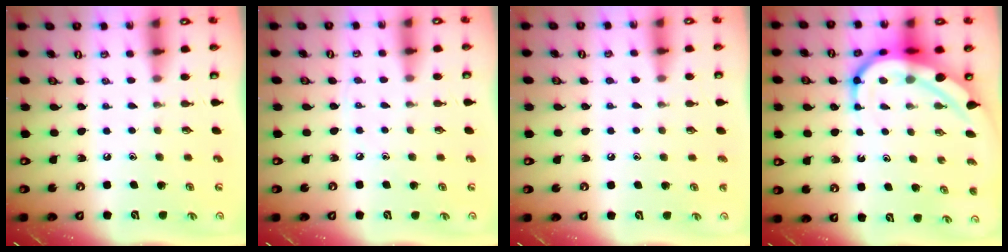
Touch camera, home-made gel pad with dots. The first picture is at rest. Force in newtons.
{"total": 3.7, "press": 3.6, "slide": 0.9}
{"total": 2.4, "press": 2.4, "slide": 0.2}
{"total": 12.0, "press": 11.9, "slide": 1.3}